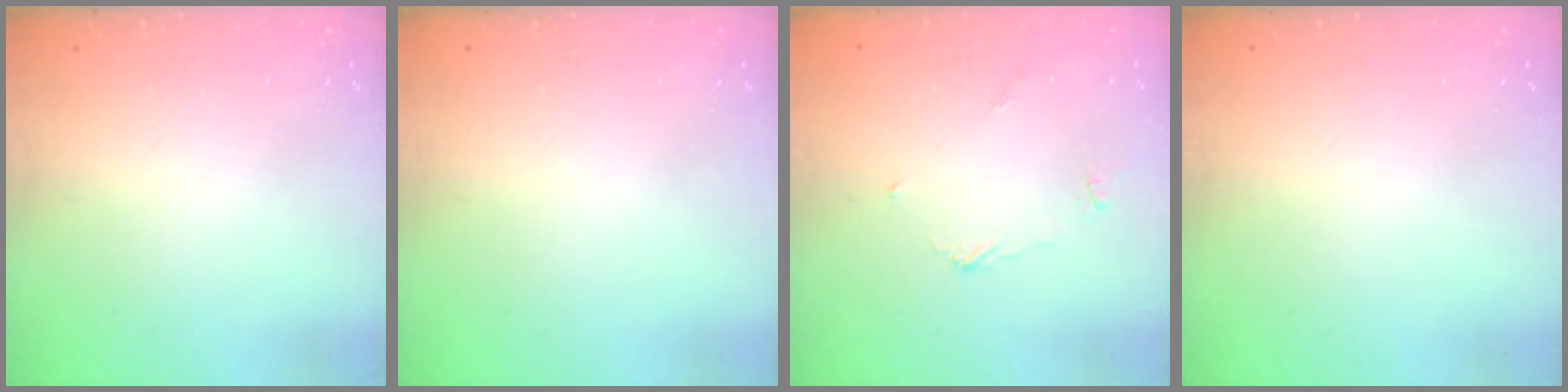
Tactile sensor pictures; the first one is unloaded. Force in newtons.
{"total": 0.0}
{"total": 2.7, "press": 2.7, "slide": 0.3}
{"total": 0.0}